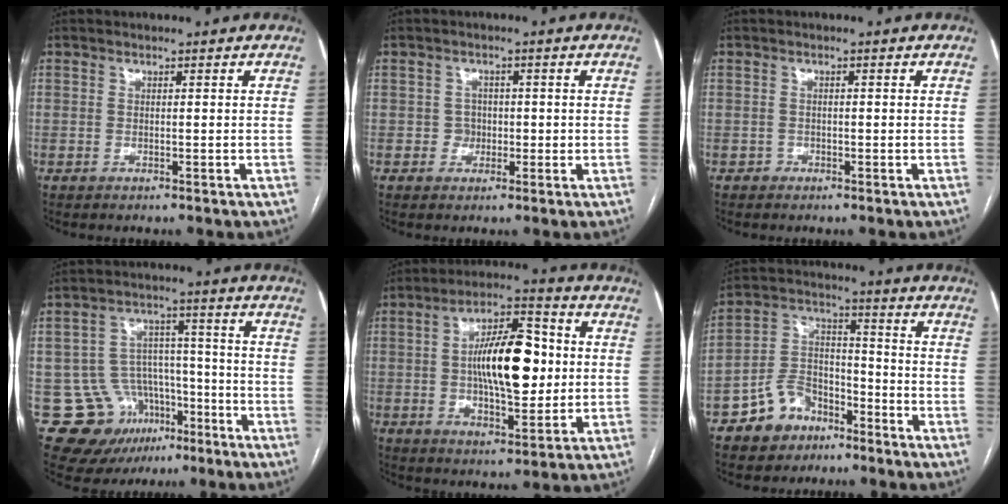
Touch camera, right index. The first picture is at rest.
{"total": 2.3, "force": [-0.3, 2.3, 0.5], "torque": [-0.002, 0.007, -0.004]}
{"total": 0.7, "force": [-0.5, 0.6, 0.0], "torque": [0.001, 0.003, -0.010]}
{"total": 12.1, "force": [-6.1, 10.0, 3.0], "torque": [-0.051, 0.059, -0.081]}
{"total": 14.7, "force": [0.9, 5.4, 13.7], "torque": [-0.230, 0.021, 0.016]}
{"total": 10.2, "force": [-6.3, 7.6, 2.8], "torque": [-0.054, 0.038, -0.098]}